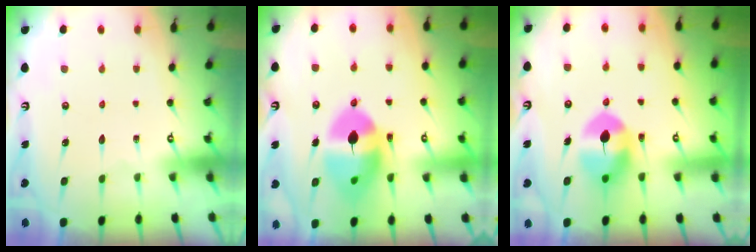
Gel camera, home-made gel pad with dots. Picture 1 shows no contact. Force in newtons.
{"total": 12.7, "press": 12.6, "slide": 1.7}
{"total": 8.7, "press": 8.6, "slide": 1.4}